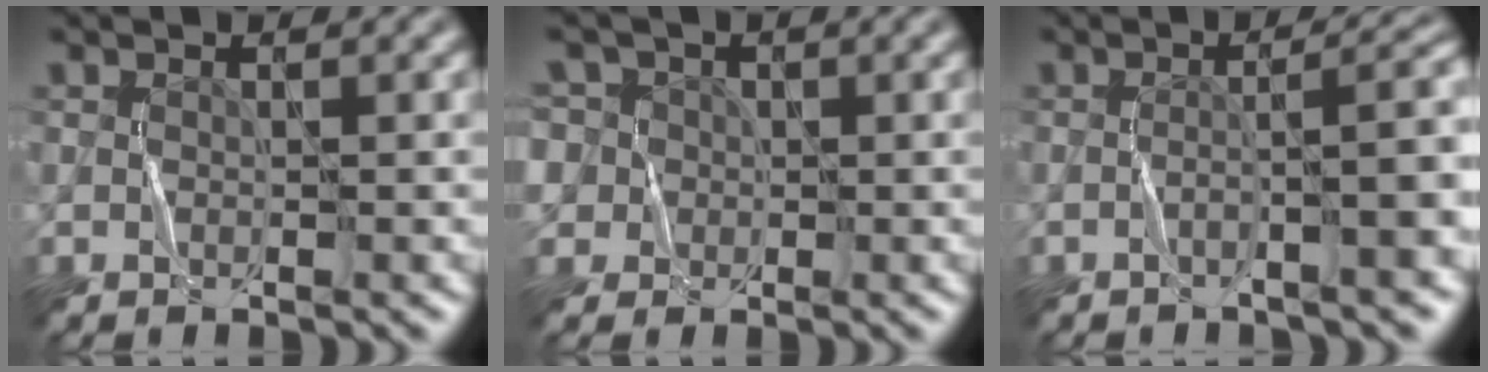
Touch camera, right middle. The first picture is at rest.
{"total": 6.8, "force": [2.3, 5.8, 2.6], "torque": [-0.056, 0.035, 0.006]}
{"total": 5.2, "force": [-2.0, 0.6, 4.7], "torque": [-0.060, 0.023, -0.038]}